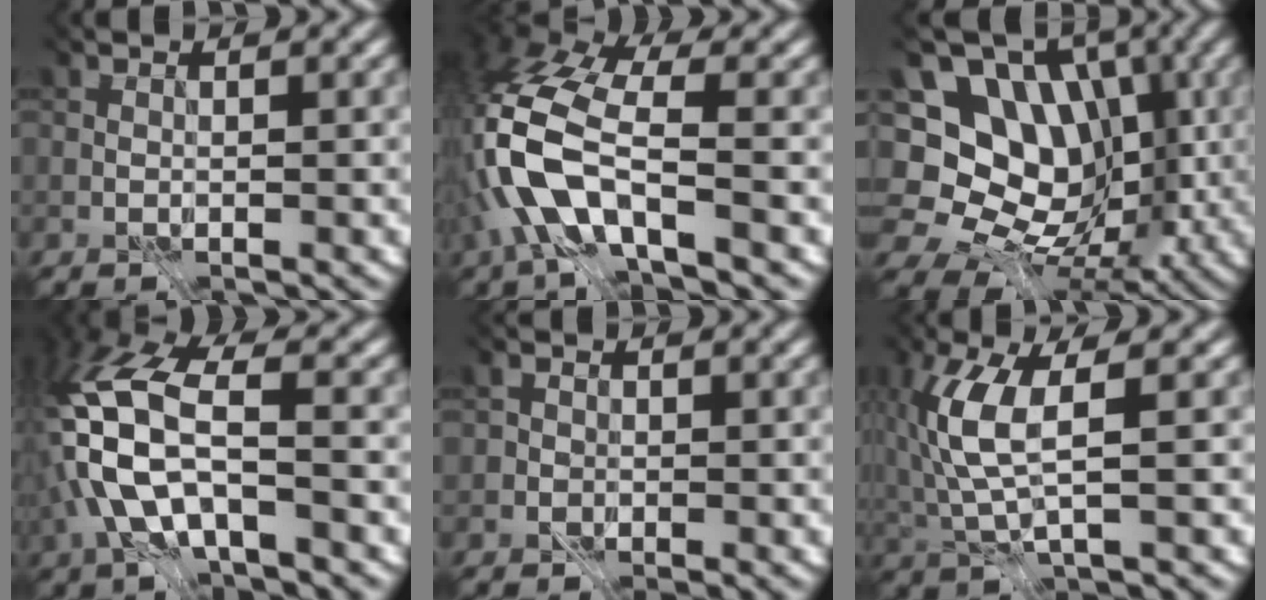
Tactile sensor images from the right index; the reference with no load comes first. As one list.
[{"total": 8.4, "force": [-4.7, 2.8, 6.3], "torque": [-0.155, -0.006, -0.083]}, {"total": 12.1, "force": [0.6, 10.3, 6.4], "torque": [-0.137, 0.018, 0.030]}, {"total": 8.2, "force": [-3.9, 2.9, 6.6], "torque": [-0.171, -0.004, -0.063]}, {"total": 1.4, "force": [-1.3, 0.4, -0.4], "torque": [-0.001, -0.006, -0.013]}, {"total": 5.2, "force": [-1.3, 1.2, 4.8], "torque": [-0.137, -0.007, -0.002]}]